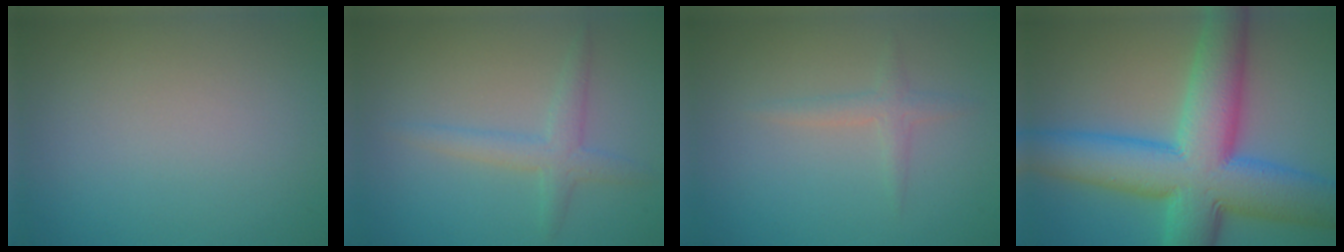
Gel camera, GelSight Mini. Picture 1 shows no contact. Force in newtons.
{"total": 1.8, "press": 1.8, "slide": 0.1}
{"total": 1.5, "press": 1.5, "slide": 0.1}
{"total": 13.8, "press": 13.8, "slide": 0.3}